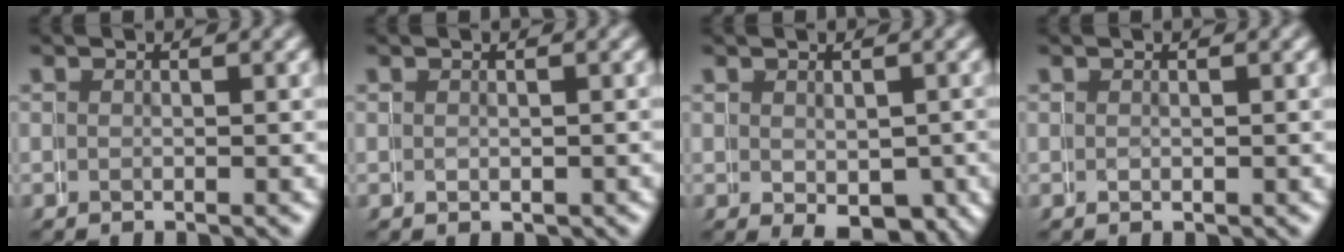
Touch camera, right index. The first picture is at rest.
{"total": 0.7, "force": [0.3, 0.6, -0.1], "torque": [0.010, -0.002, 0.008]}
{"total": 4.2, "force": [-1.3, 2.2, 3.3], "torque": [-0.034, -0.015, -0.009]}
{"total": 0.5, "force": [0.4, 0.3, 0.0], "torque": [0.007, 0.000, 0.008]}